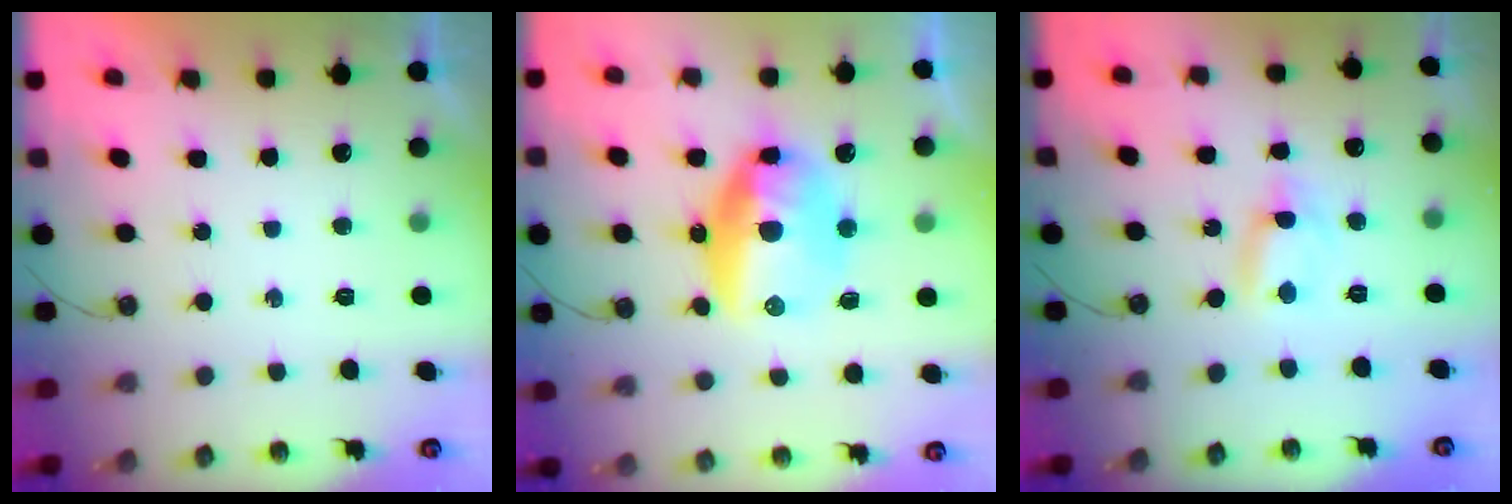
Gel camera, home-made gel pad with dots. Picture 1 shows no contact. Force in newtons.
{"total": 18.5, "press": 16.4, "slide": 8.6}
{"total": 1.1, "press": 1.1, "slide": 0.1}